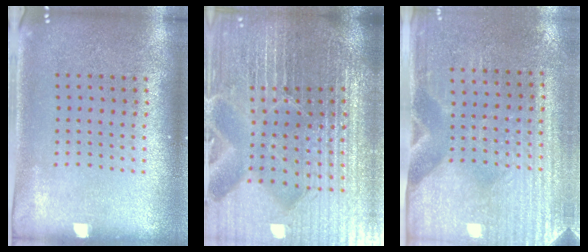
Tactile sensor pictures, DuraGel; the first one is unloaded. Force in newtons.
{"total": 7.2, "press": 6.3, "slide": 3.4}
{"total": 3.1, "press": 2.7, "slide": 1.5}